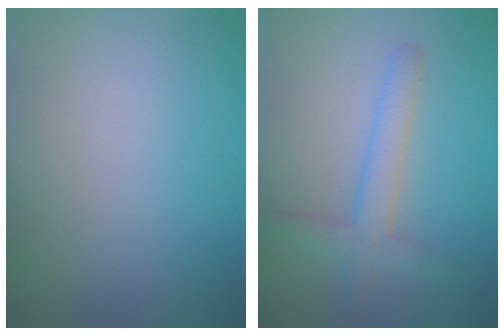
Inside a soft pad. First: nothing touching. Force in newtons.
{"total": 2.8, "press": 2.8, "slide": 0.2}